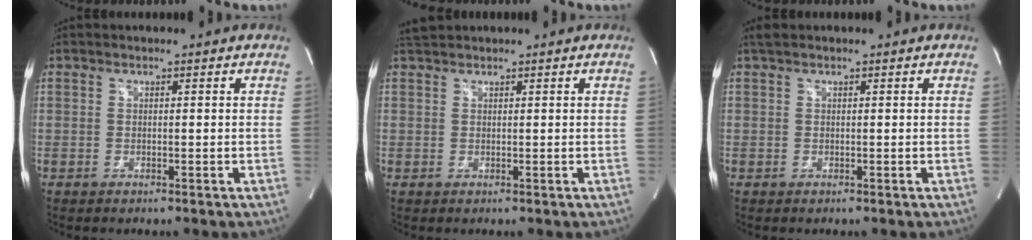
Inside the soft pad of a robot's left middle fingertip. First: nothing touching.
{"total": 1.7, "force": [1.3, 1.0, 0.2], "torque": [-0.006, 0.011, 0.023]}
{"total": 0.6, "force": [0.3, 0.5, 0.2], "torque": [-0.002, 0.003, 0.002]}